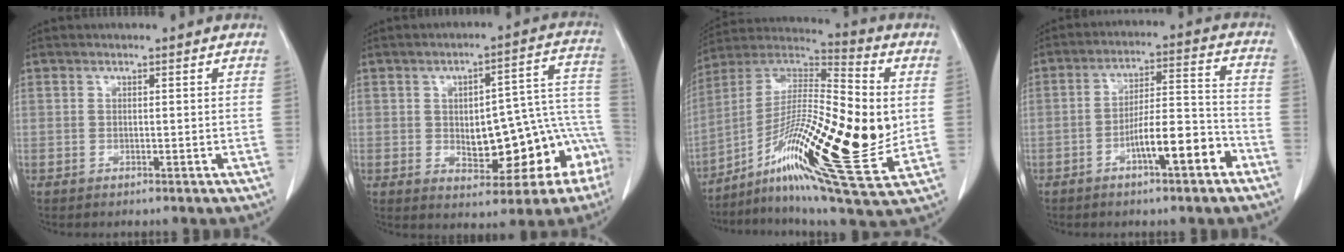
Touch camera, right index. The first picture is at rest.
{"total": 15.5, "force": [-4.3, 6.6, 13.4], "torque": [-0.122, 0.052, -0.040]}
{"total": 23.8, "force": [-2.9, 4.1, 23.2], "torque": [-0.402, 0.001, -0.052]}
{"total": 9.5, "force": [-4.9, 1.4, 8.1], "torque": [-0.131, 0.020, -0.076]}